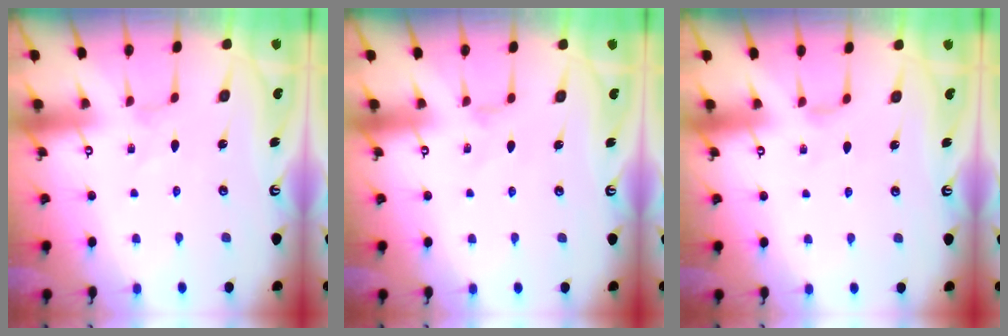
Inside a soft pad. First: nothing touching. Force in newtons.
{"total": 0.0}
{"total": 2.4, "press": 2.4, "slide": 0.4}